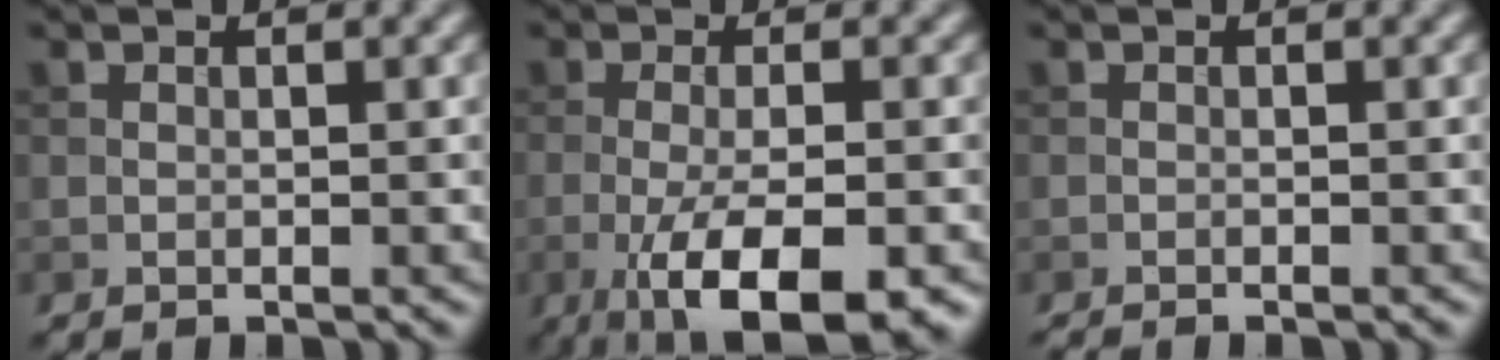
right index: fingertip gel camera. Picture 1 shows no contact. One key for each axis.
{"total": 8.1, "fx": -3.3, "fy": 2.6, "fz": 6.9, "tx": -0.125, "ty": -0.013, "tz": -0.051}
{"total": 0.9, "fx": -0.7, "fy": 0.1, "fz": 0.5, "tx": -0.006, "ty": 0.000, "tz": -0.014}